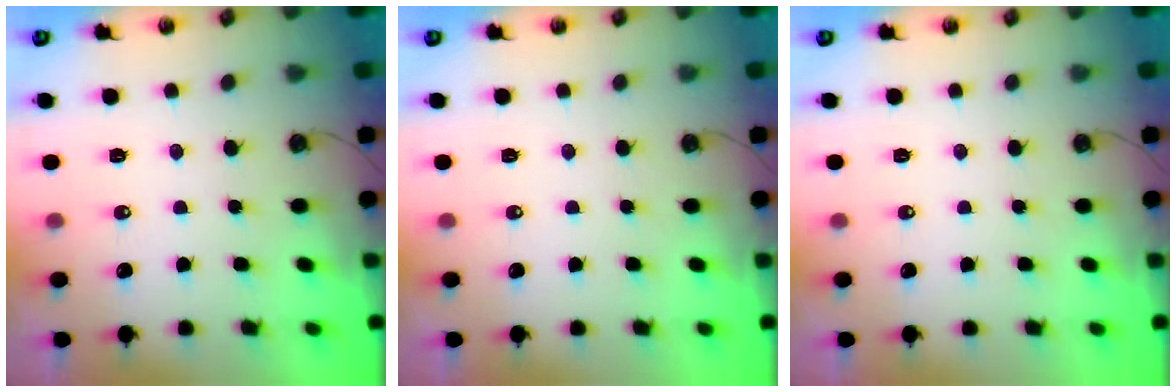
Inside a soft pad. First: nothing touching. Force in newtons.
{"total": 0.0}
{"total": 0.0}